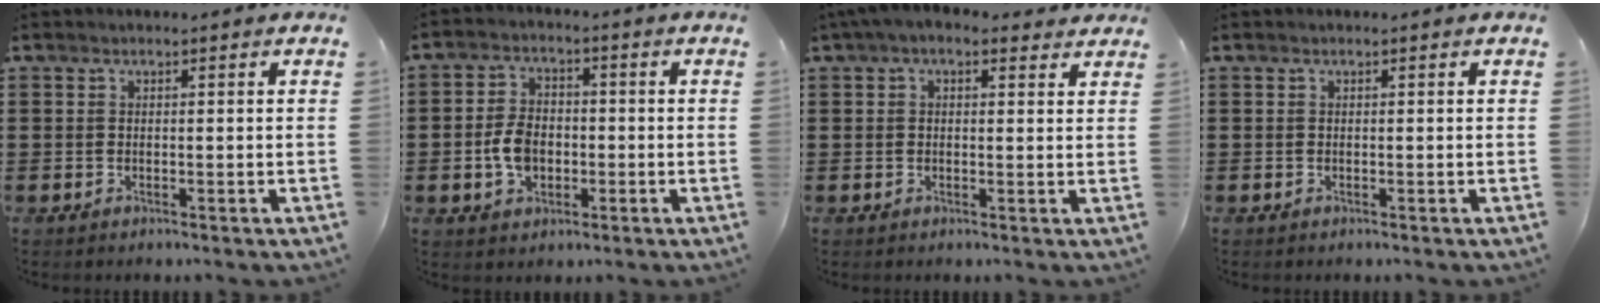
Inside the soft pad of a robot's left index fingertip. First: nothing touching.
{"total": 5.7, "force": [-1.1, 3.7, 4.1], "torque": [-0.097, 0.001, -0.025]}
{"total": 3.3, "force": [1.9, 1.6, 2.2], "torque": [-0.049, 0.005, 0.033]}
{"total": 0.0}